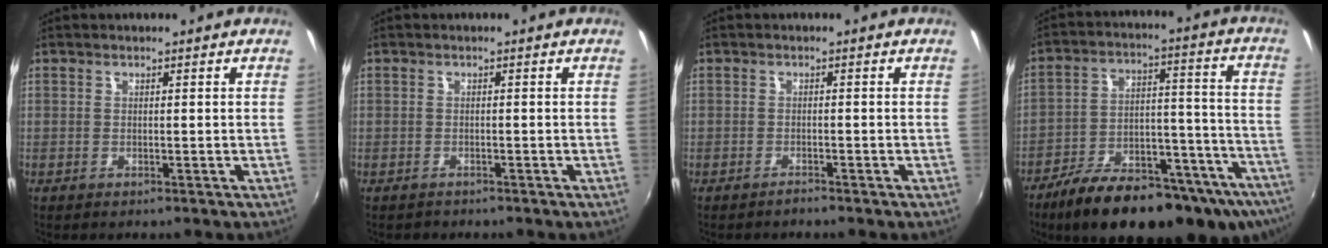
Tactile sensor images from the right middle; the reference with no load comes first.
{"total": 1.1, "force": [-0.9, 0.6, 0.0], "torque": [-0.004, 0.001, -0.015]}
{"total": 1.1, "force": [-1.1, 0.2, 0.2], "torque": [-0.006, -0.002, -0.019]}
{"total": 26.8, "force": [-18.8, 9.6, 16.5], "torque": [-0.250, -0.020, -0.260]}